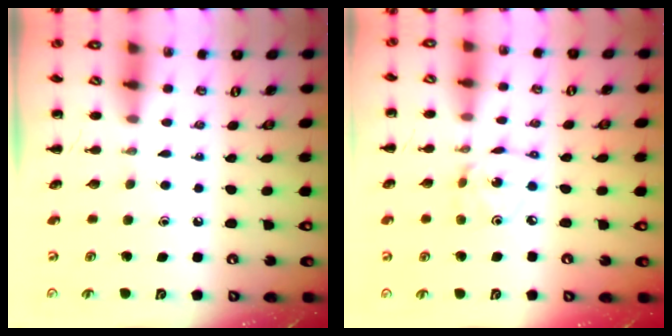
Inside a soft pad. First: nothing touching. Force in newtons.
{"total": 2.3, "press": 2.3, "slide": 0.1}